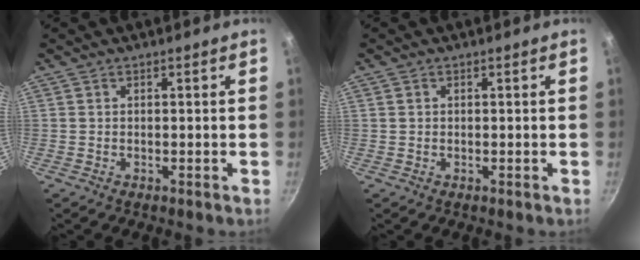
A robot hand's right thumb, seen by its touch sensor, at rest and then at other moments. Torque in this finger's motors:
{"motor_torque": [0.49, 0.16, 0.17, 0.56, -0.04]}